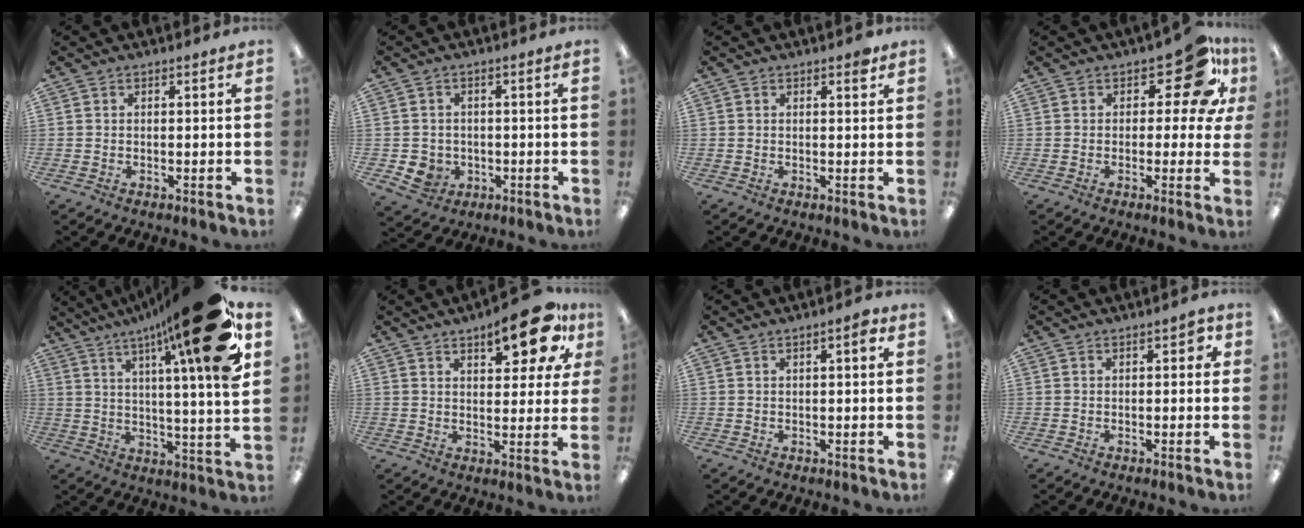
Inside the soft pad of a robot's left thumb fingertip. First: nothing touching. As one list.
[{"total": 4.4, "force": [-1.2, 4.1, 1.0], "torque": [-0.035, 0.008, -0.021]}, {"total": 1.5, "force": [1.0, 0.5, 1.0], "torque": [-0.008, -0.004, 0.014]}, {"total": 12.1, "force": [6.4, 5.6, 8.6], "torque": [-0.109, -0.034, 0.108]}, {"total": 24.8, "force": [13.7, 3.7, 20.4], "torque": [-0.295, -0.075, 0.203]}, {"total": 13.4, "force": [8.0, 5.1, 9.6], "torque": [-0.117, -0.037, 0.127]}, {"total": 2.5, "force": [1.1, 0.5, 2.2], "torque": [-0.030, 0.000, 0.014]}, {"total": 2.8, "force": [0.6, 1.4, 2.4], "torque": [-0.032, 0.002, 0.007]}]